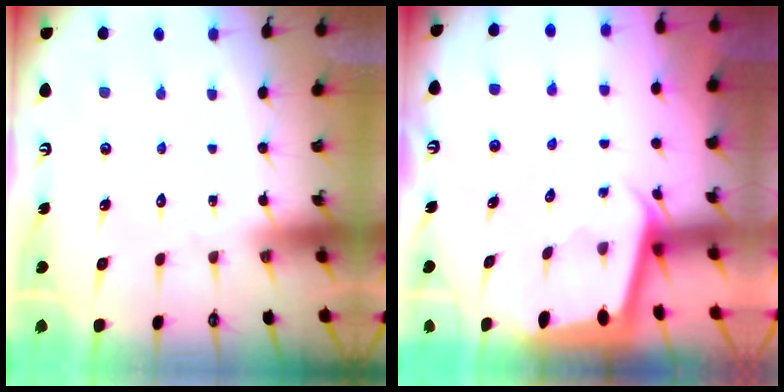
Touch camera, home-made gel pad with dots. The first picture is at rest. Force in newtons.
{"total": 2.0, "press": 2.0, "slide": 0.1}